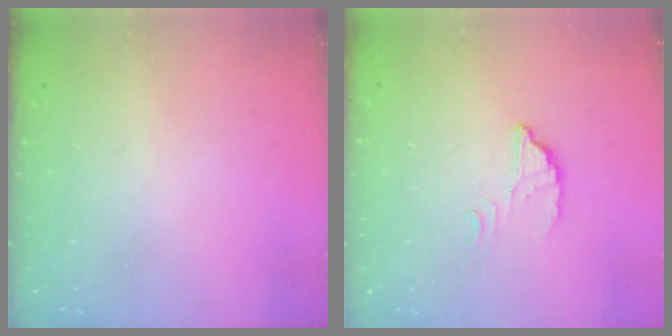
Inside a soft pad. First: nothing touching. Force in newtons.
{"total": 2.8, "press": 2.8, "slide": 0.2}